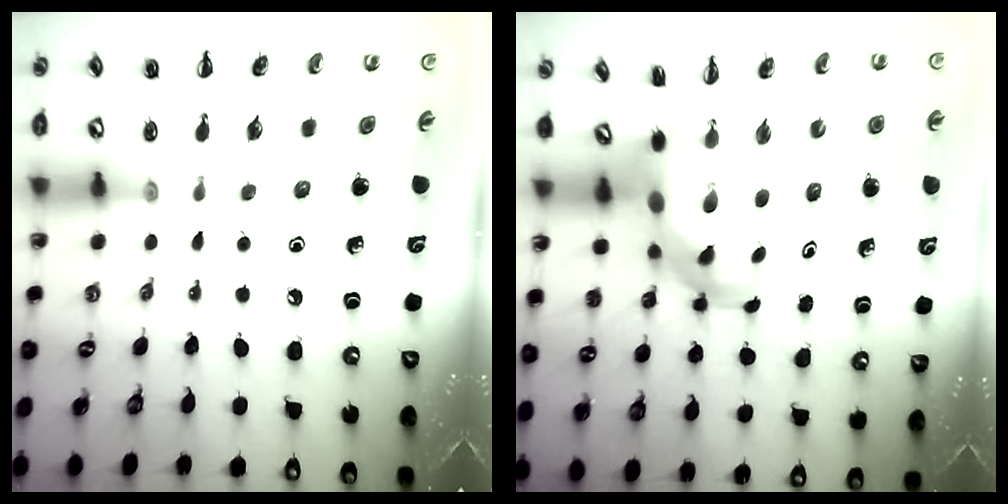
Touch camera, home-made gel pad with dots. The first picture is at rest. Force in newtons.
{"total": 7.0, "press": 6.7, "slide": 2.1}